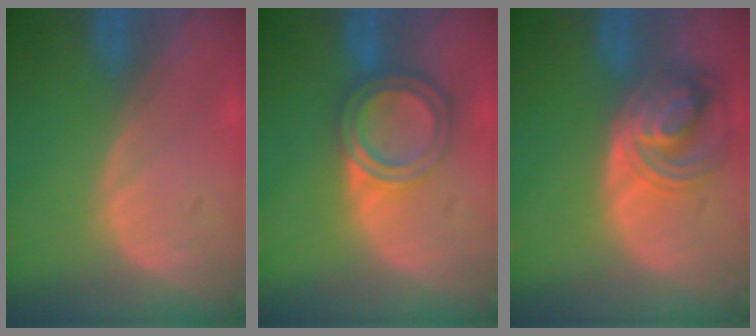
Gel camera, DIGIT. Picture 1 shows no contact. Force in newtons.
{"total": 5.9, "press": 5.4, "slide": 2.4}
{"total": 7.1, "press": 6.9, "slide": 1.8}